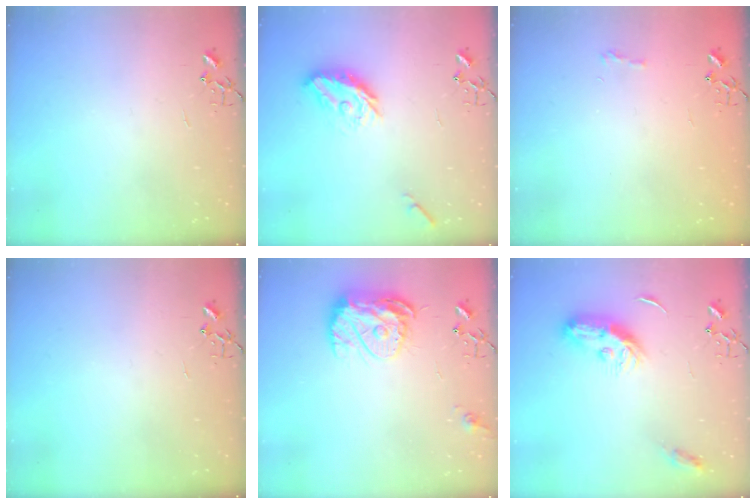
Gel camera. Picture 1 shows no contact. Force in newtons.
{"total": 11.7, "press": 11.7, "slide": 0.5}
{"total": 7.0, "press": 6.9, "slide": 0.5}
{"total": 0.0}
{"total": 13.0, "press": 13.0, "slide": 1.2}
{"total": 10.2, "press": 10.2, "slide": 0.2}